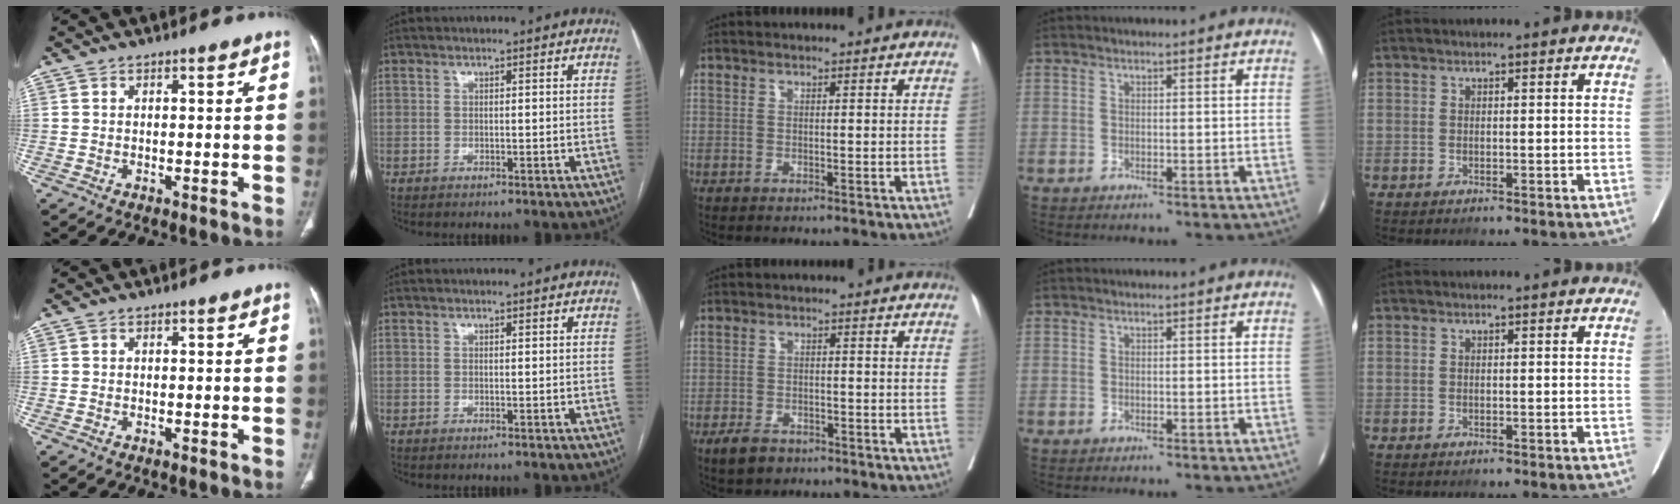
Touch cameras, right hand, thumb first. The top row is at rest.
{"middle": {"total": 3.5, "force": [-2.5, 1.8, 1.6], "torque": [-0.032, 0.000, -0.038]}}